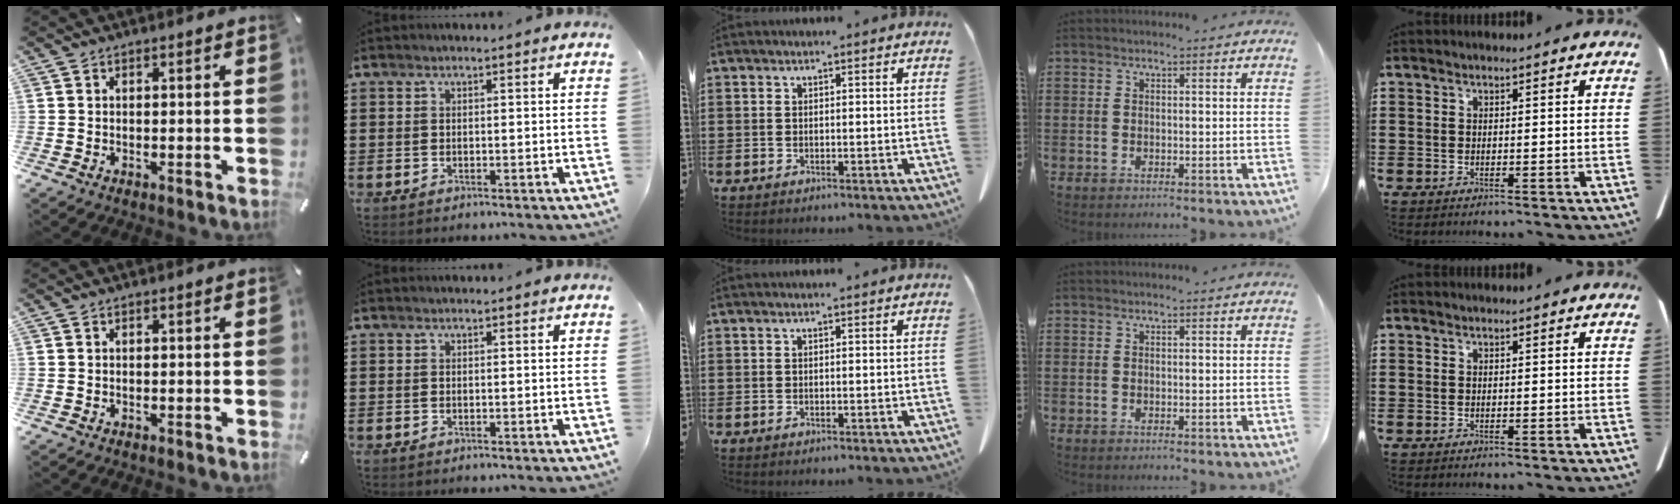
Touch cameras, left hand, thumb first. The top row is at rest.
{}